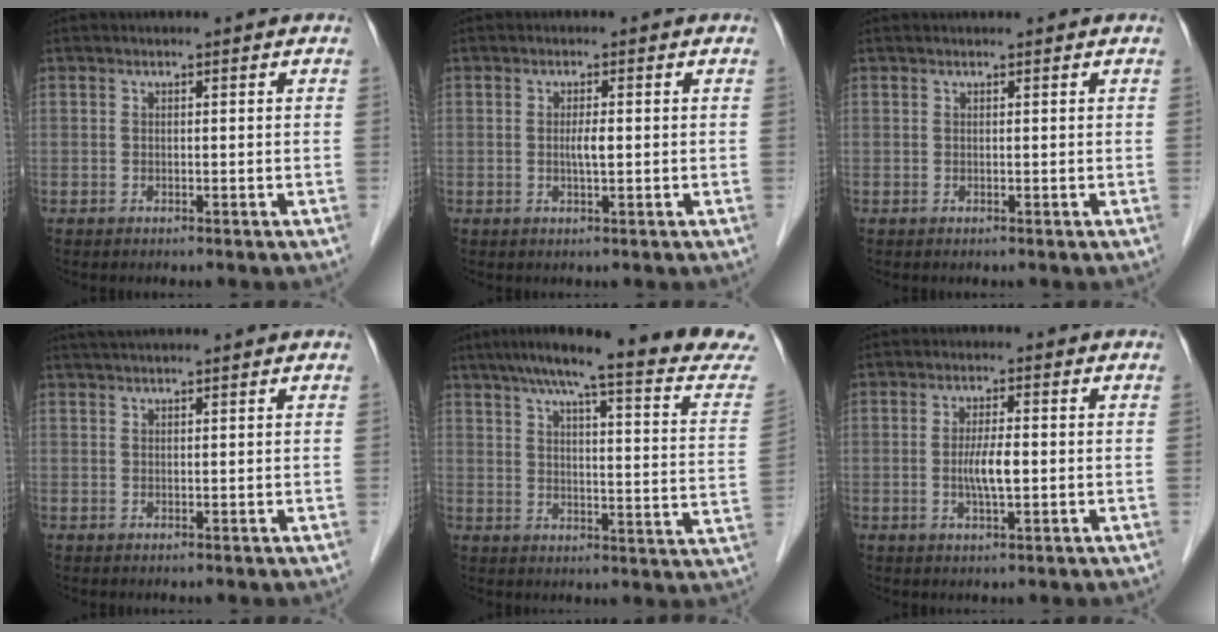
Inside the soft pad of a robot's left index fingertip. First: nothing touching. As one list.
[{"total": 1.8, "force": [-0.2, 0.2, 1.8], "torque": [-0.037, -0.002, -0.002]}, {"total": 0.9, "force": [0.8, 0.1, 0.2], "torque": [-0.005, 0.015, 0.015]}, {"total": 5.4, "force": [4.8, 0.0, 2.4], "torque": [-0.035, 0.038, 0.075]}, {"total": 22.9, "force": [20.0, 0.2, 11.2], "torque": [-0.156, -0.045, 0.242]}, {"total": 4.0, "force": [-0.5, 0.6, 3.9], "torque": [-0.080, -0.005, -0.009]}]